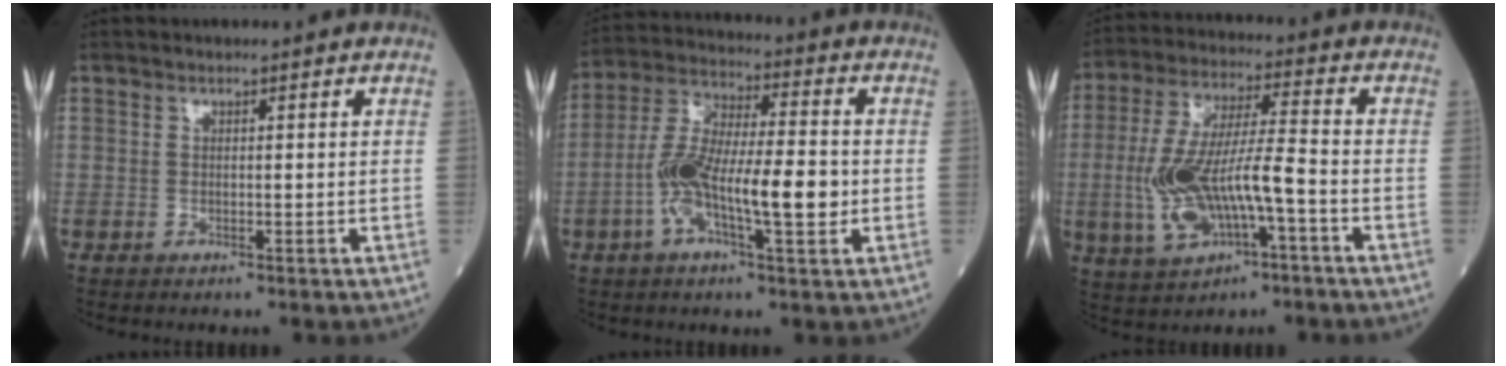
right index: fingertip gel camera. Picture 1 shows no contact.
{"total": 12.9, "force": [-2.6, 3.1, 12.3], "torque": [-0.236, 0.014, -0.049]}
{"total": 13.0, "force": [-3.5, 3.4, 12.0], "torque": [-0.248, 0.011, -0.055]}